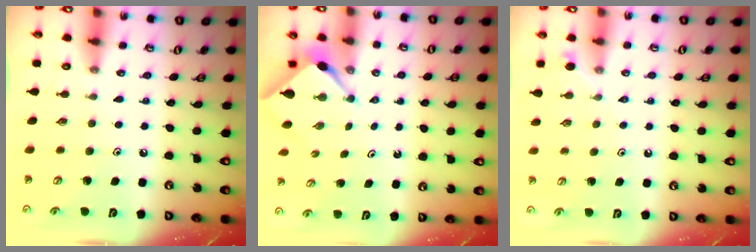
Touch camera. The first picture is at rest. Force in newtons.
{"total": 2.2, "press": 2.2, "slide": 0.3}
{"total": 3.8, "press": 3.7, "slide": 0.7}